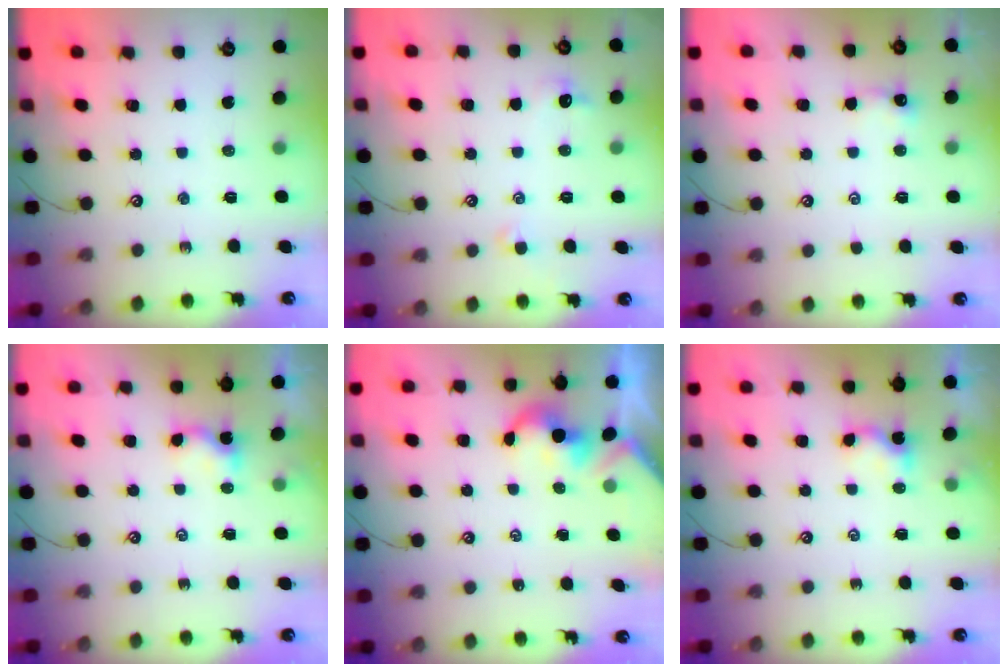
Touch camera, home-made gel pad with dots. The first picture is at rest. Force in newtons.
{"total": 1.0, "press": 0.8, "slide": 0.6}
{"total": 0.0}
{"total": 2.2, "press": 2.1, "slide": 0.5}
{"total": 2.1, "press": 2.1, "slide": 0.3}
{"total": 2.2, "press": 2.1, "slide": 0.5}